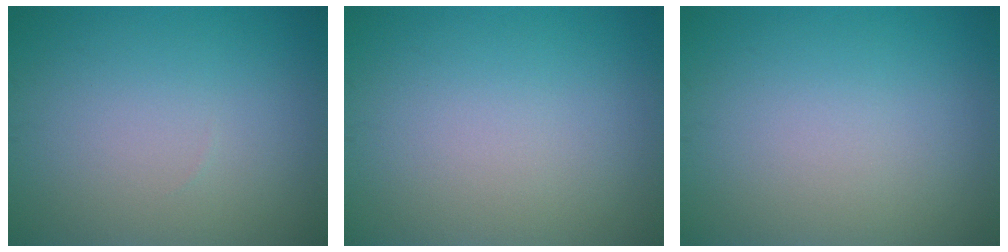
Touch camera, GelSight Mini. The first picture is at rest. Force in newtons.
{"total": 0.0}
{"total": 0.0}